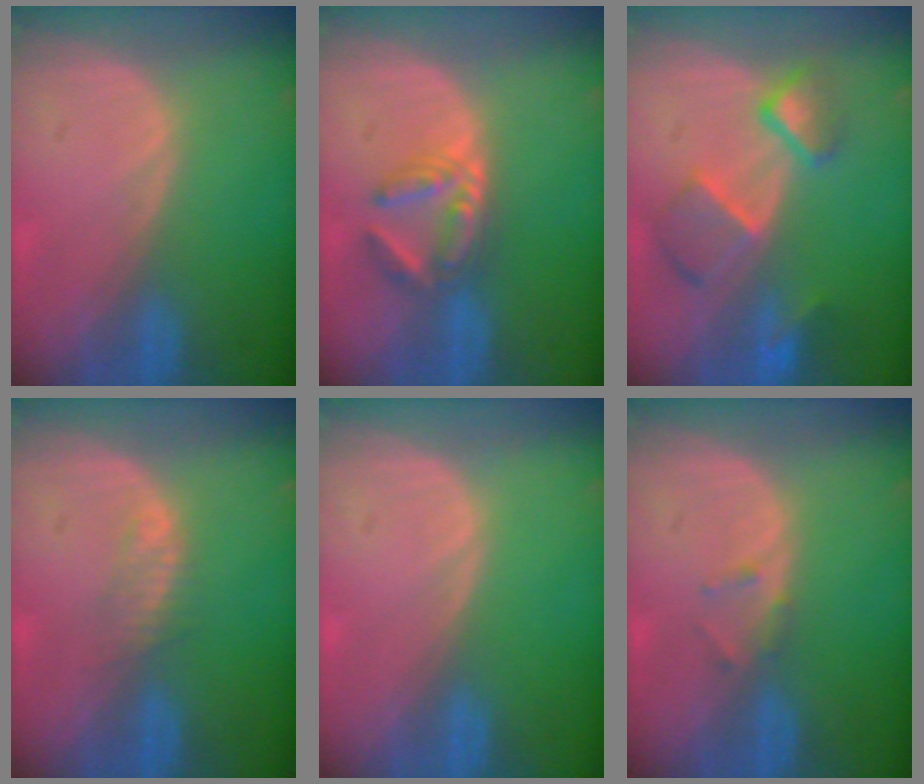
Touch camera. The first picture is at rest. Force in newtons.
{"total": 5.9, "press": 5.2, "slide": 2.8}
{"total": 7.6, "press": 6.7, "slide": 3.7}
{"total": 1.8, "press": 1.8, "slide": 0.1}
{"total": 0.0}
{"total": 1.3, "press": 1.3, "slide": 0.4}